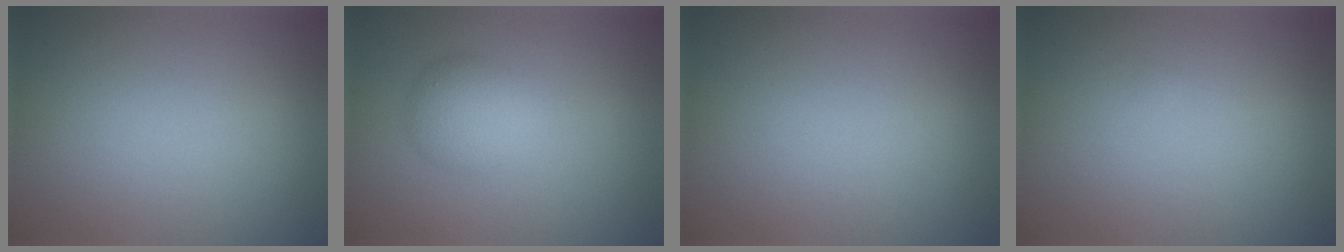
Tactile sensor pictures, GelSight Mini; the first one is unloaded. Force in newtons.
{"total": 2.9, "press": 2.9, "slide": 0.1}
{"total": 0.0}
{"total": 0.0}